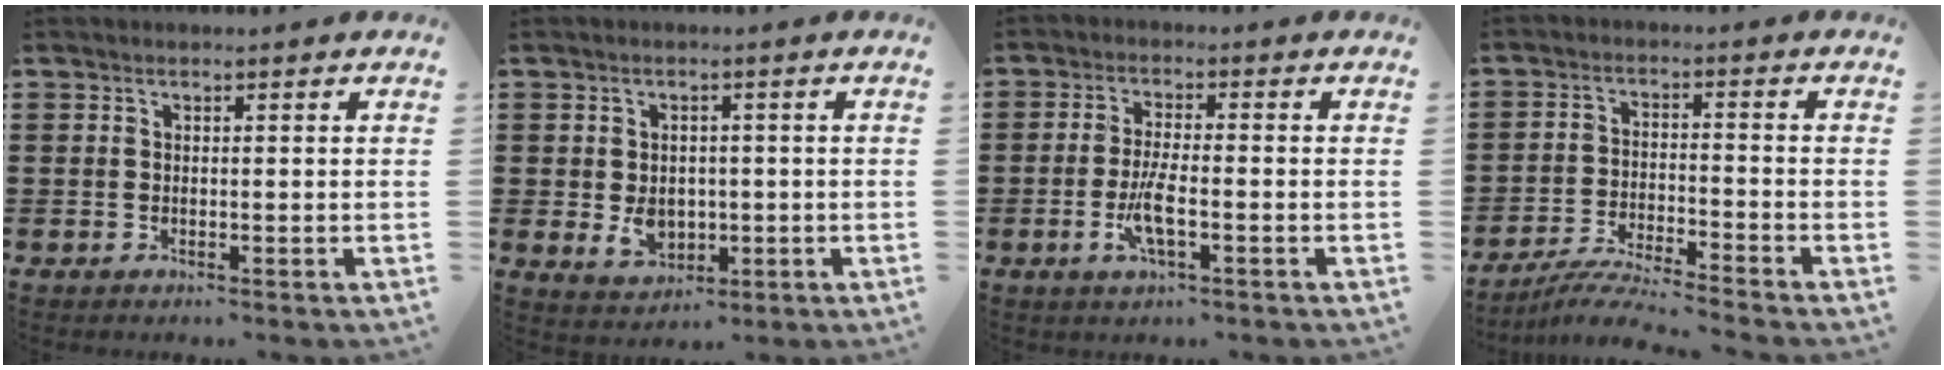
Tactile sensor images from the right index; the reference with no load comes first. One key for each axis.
{"total": 4.3, "fx": -0.6, "fy": 3.1, "fz": 2.8, "tx": -0.051, "ty": -0.001, "tz": -0.011}
{"total": 5.0, "fx": -1.9, "fy": 1.0, "fz": 4.5, "tx": -0.095, "ty": -0.007, "tz": -0.037}
{"total": 5.1, "fx": -4.9, "fy": -0.6, "fz": 1.5, "tx": -0.039, "ty": -0.017, "tz": -0.098}